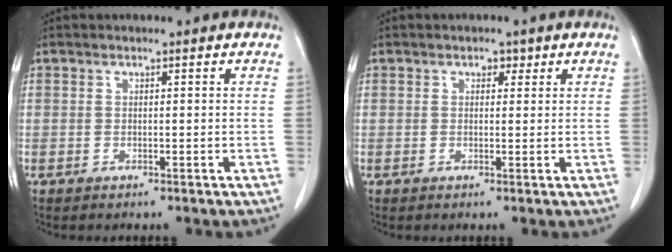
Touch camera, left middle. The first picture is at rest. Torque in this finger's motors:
{"motor_torque": [0.00, 0.00, -0.05, 0.01]}